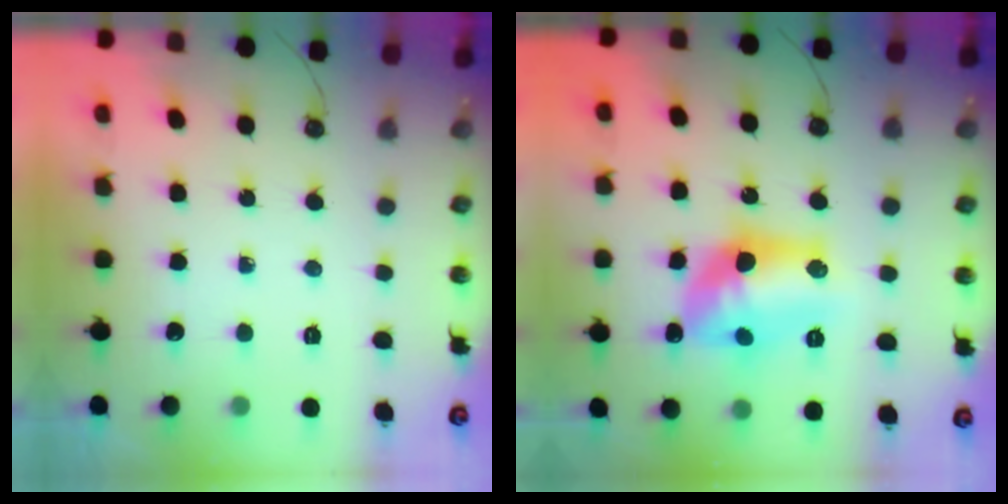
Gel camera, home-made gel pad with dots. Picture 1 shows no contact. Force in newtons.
{"total": 15.6, "press": 15.1, "slide": 3.7}